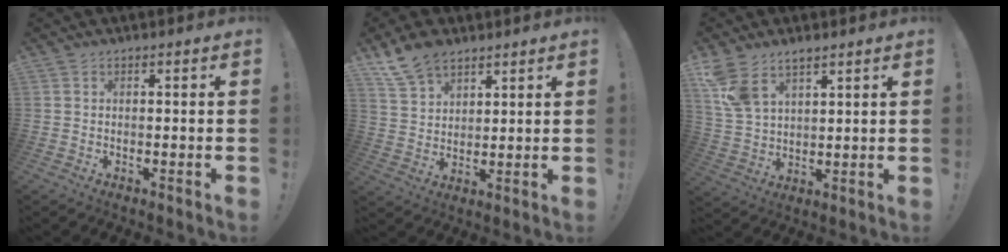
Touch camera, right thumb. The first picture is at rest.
{"total": 10.0, "force": [7.3, 5.5, 4.1], "torque": [-0.077, -0.035, 0.145]}
{"total": 8.4, "force": [5.9, 4.3, 4.1], "torque": [-0.094, -0.018, 0.121]}